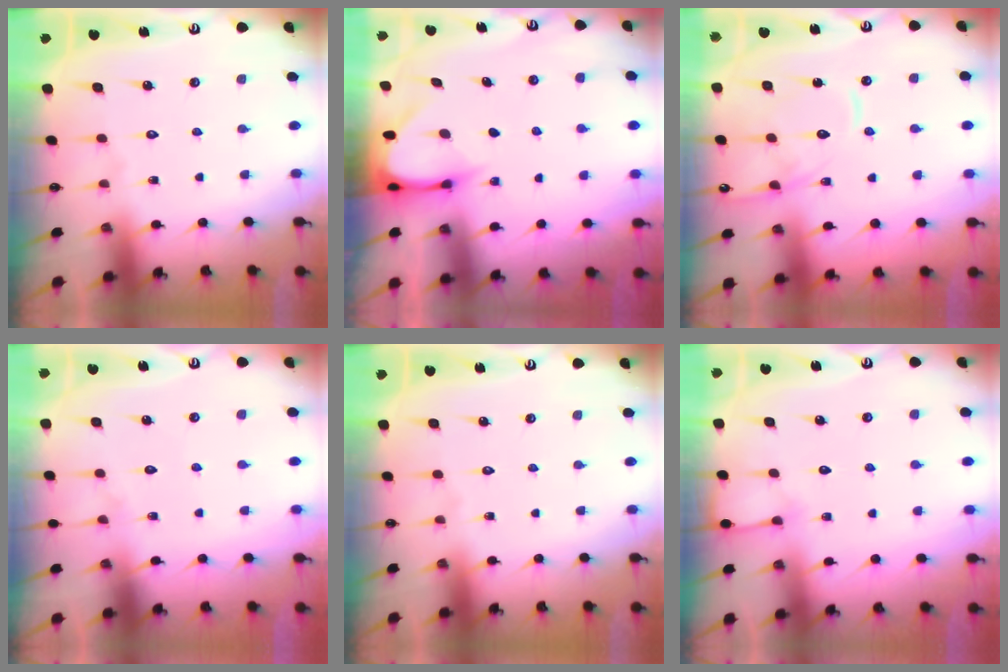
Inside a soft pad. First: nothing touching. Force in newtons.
{"total": 3.6, "press": 3.6, "slide": 0.3}
{"total": 13.6, "press": 13.6, "slide": 1.3}
{"total": 4.5, "press": 4.4, "slide": 0.5}
{"total": 0.0}
{"total": 5.2, "press": 5.2, "slide": 0.6}